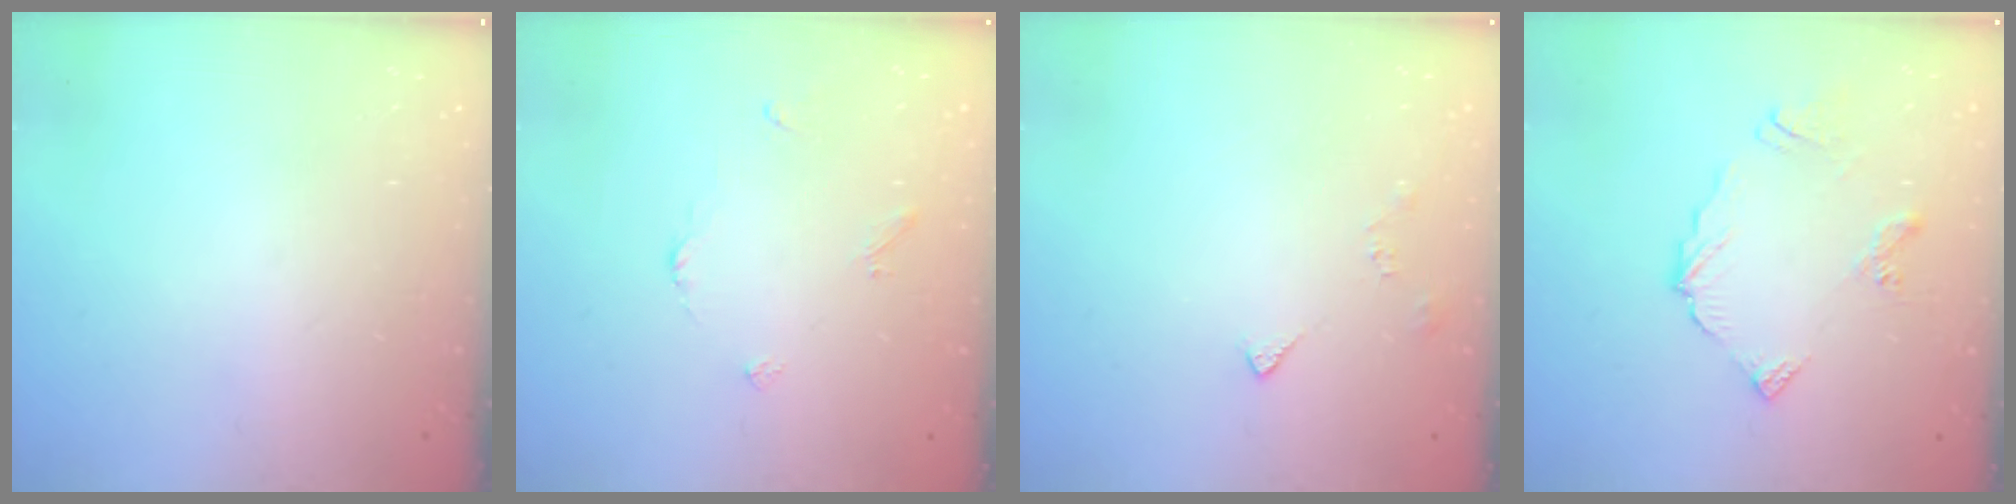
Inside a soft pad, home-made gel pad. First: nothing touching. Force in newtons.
{"total": 2.9, "press": 2.9, "slide": 0.5}
{"total": 3.1, "press": 3.1, "slide": 0.7}
{"total": 8.0, "press": 8.0, "slide": 0.5}